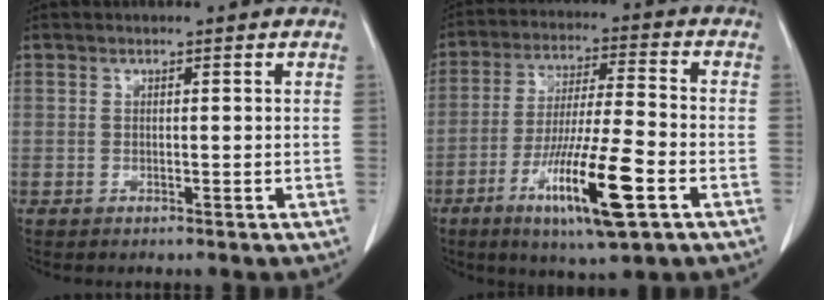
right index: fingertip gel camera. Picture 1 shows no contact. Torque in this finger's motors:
{"motor_torque": [1.33, -0.81, 0.44, 0.21]}